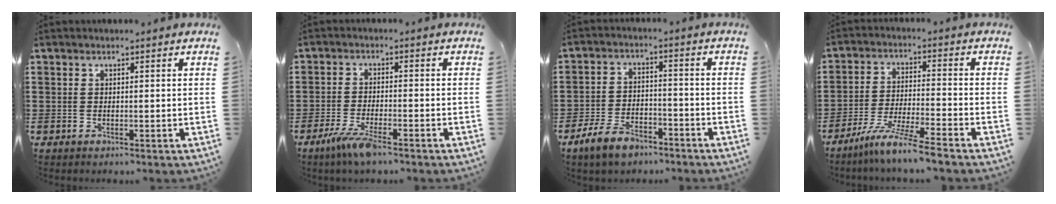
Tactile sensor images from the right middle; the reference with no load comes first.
{"total": 5.0, "force": [-3.4, 0.6, 3.7], "torque": [-0.083, -0.014, -0.065]}
{"total": 6.4, "force": [-5.0, 2.6, 3.1], "torque": [-0.069, 0.011, -0.098]}
{"total": 7.5, "force": [-6.6, -0.7, 3.7], "torque": [-0.073, -0.015, -0.127]}